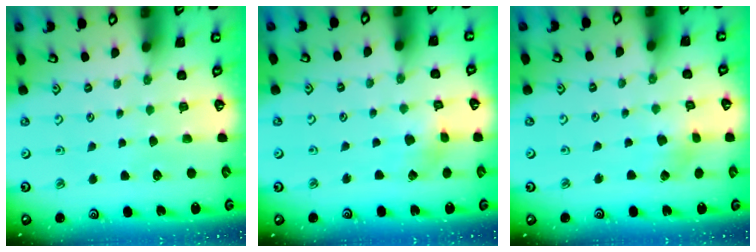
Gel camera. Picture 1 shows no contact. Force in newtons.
{"total": 2.3, "press": 2.3, "slide": 0.2}
{"total": 3.0, "press": 3.0, "slide": 0.4}